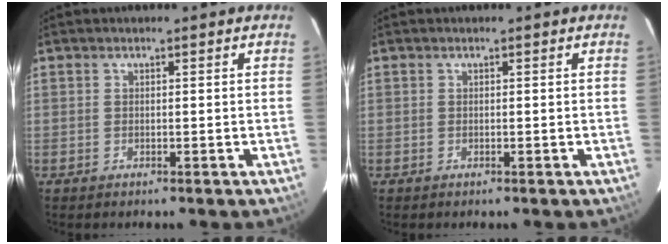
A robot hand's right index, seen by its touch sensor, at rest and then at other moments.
{"total": 0.0}